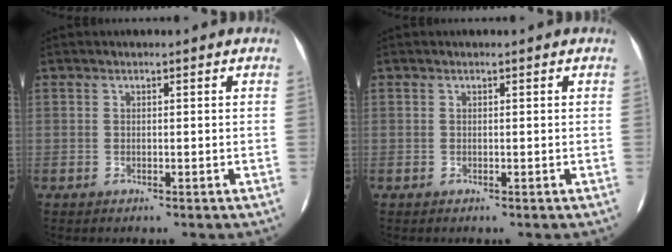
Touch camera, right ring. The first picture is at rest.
{"total": 0.0}